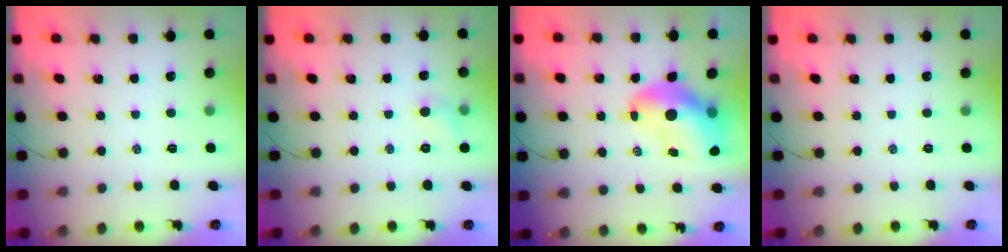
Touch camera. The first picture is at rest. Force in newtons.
{"total": 6.0, "press": 5.8, "slide": 1.6}
{"total": 12.4, "press": 11.9, "slide": 3.5}
{"total": 0.0}